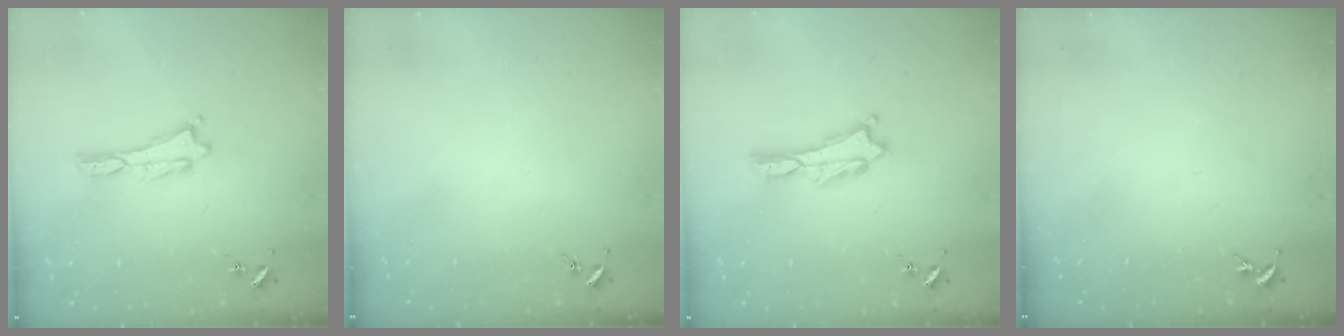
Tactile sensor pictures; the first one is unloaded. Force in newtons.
{"total": 0.0}
{"total": 0.8, "press": 0.7, "slide": 0.2}
{"total": 0.0}